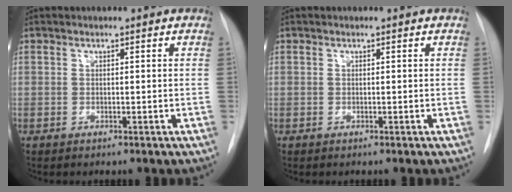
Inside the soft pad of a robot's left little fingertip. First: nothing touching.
{"total": 0.0}